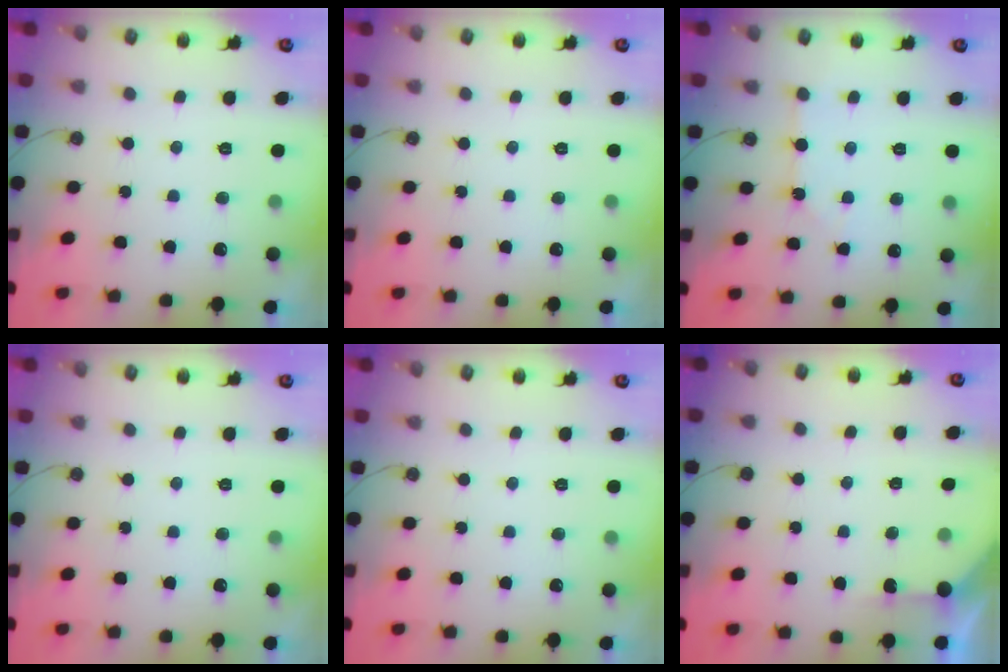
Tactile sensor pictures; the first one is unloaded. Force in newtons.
{"total": 0.0}
{"total": 1.9, "press": 1.8, "slide": 0.4}
{"total": 0.0}
{"total": 0.0}
{"total": 2.0, "press": 1.9, "slide": 0.2}